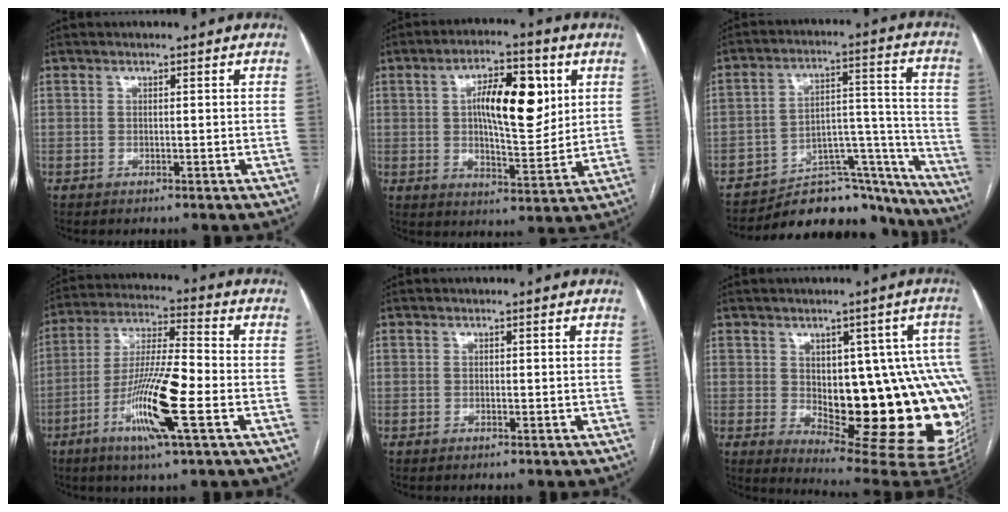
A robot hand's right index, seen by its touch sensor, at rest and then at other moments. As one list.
[{"total": 12.5, "force": [3.3, 4.3, 11.2], "torque": [-0.182, 0.013, 0.053]}, {"total": 18.9, "force": [-17.5, 6.1, 3.9], "torque": [-0.019, 0.063, -0.249]}, {"total": 13.9, "force": [-5.0, 0.6, 13.0], "torque": [-0.254, -0.013, -0.096]}, {"total": 0.0}, {"total": 21.7, "force": [-1.6, 7.8, 20.1], "torque": [-0.171, 0.017, 0.008]}]